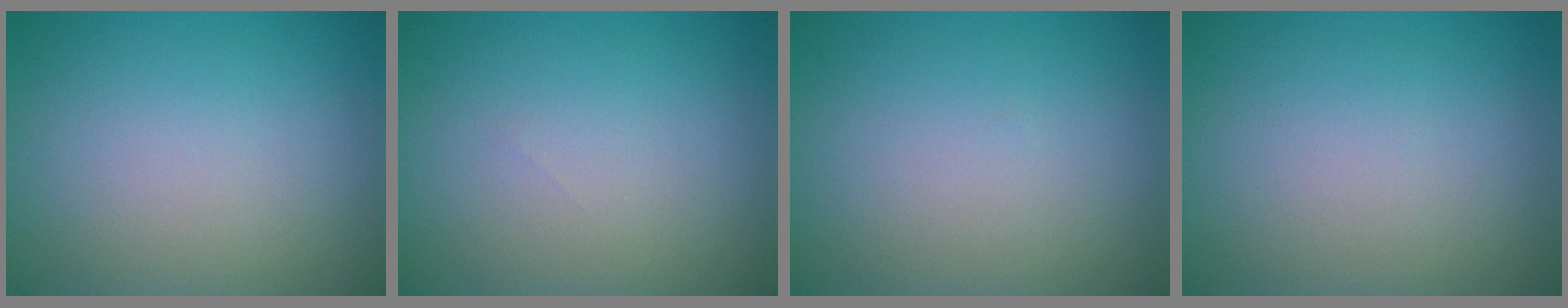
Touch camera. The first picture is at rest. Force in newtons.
{"total": 0.0}
{"total": 0.0}
{"total": 0.0}